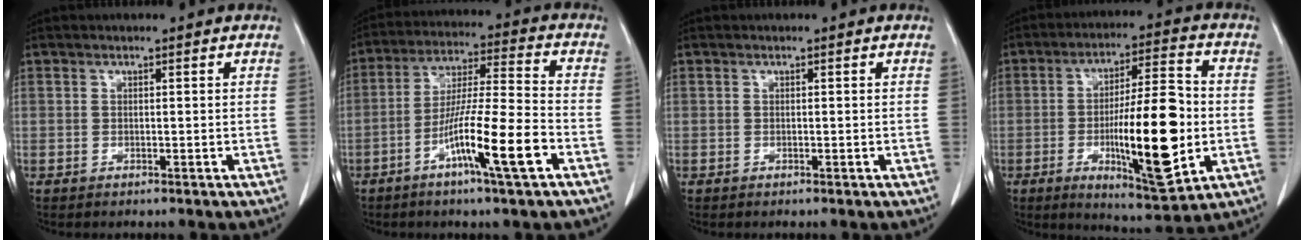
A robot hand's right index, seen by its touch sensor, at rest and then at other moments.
{"total": 12.7, "force": [-5.6, -0.1, 11.4], "torque": [-0.209, -0.005, -0.102]}
{"total": 0.0}
{"total": 17.1, "force": [-3.1, 3.1, 16.5], "torque": [-0.271, -0.006, -0.040]}